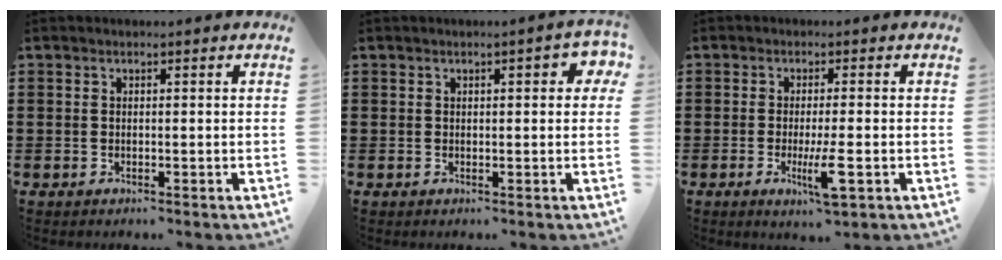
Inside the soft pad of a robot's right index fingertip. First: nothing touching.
{"total": 2.3, "force": [0.5, 0.7, 2.2], "torque": [-0.028, -0.001, 0.002]}
{"total": 5.5, "force": [-1.8, 0.5, 5.2], "torque": [-0.106, -0.024, -0.033]}